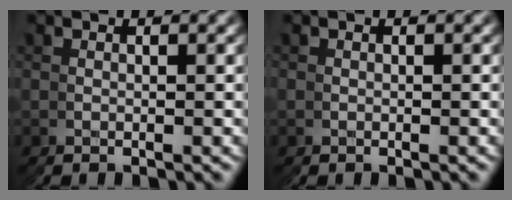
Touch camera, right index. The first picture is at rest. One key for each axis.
{"total": 0.7, "fx": -0.1, "fy": 0.4, "fz": -0.5, "tx": 0.008, "ty": -0.002, "tz": 0.000}